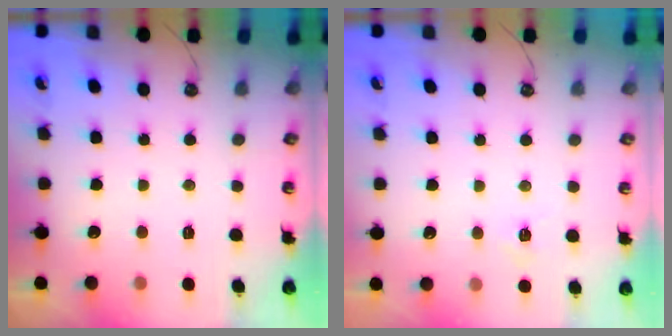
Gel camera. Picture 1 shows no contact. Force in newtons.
{"total": 5.1, "press": 5.1, "slide": 0.4}